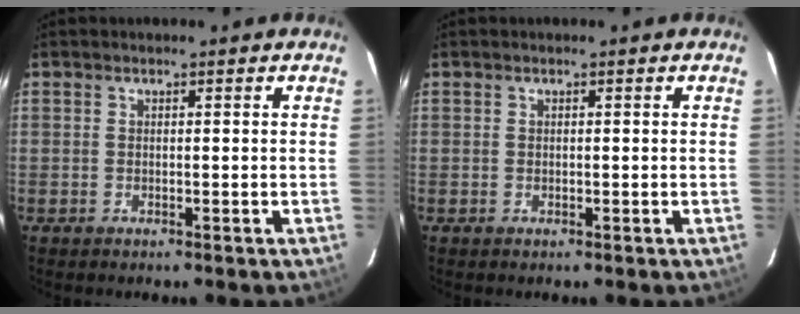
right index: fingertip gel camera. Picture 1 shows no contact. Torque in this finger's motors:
{"motor_torque": [-0.08, 0.07, -0.04, 0.00]}